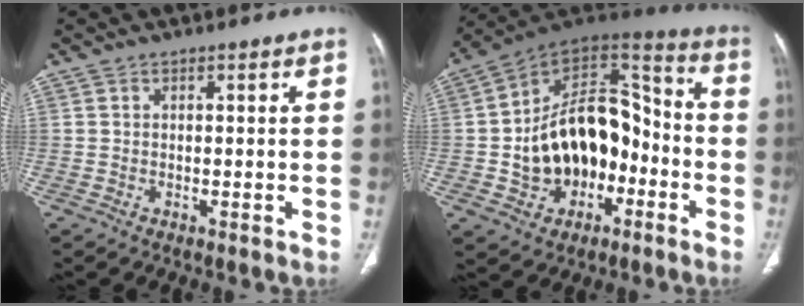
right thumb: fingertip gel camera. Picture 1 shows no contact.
{"total": 21.8, "force": [-4.7, 15.2, 15.0], "torque": [-0.195, 0.061, -0.068]}